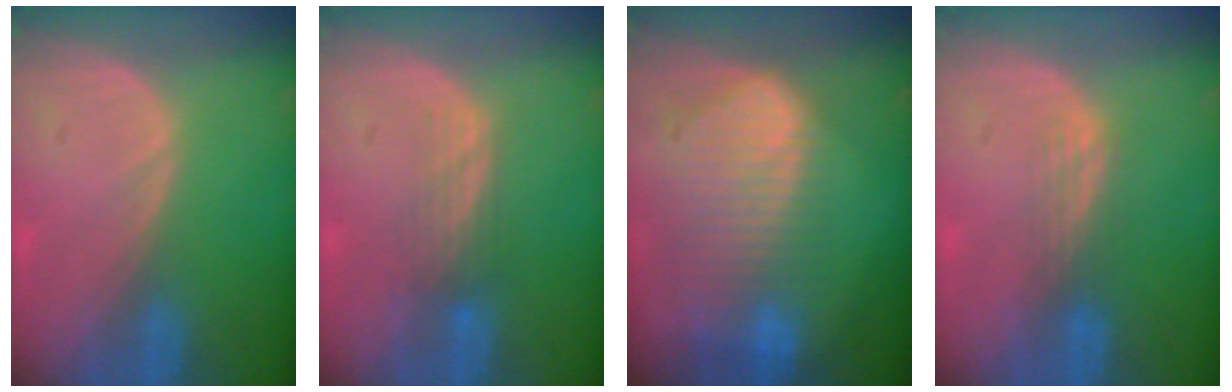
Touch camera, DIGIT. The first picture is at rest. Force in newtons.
{"total": 3.5, "press": 2.8, "slide": 2.1}
{"total": 10.6, "press": 9.1, "slide": 5.4}
{"total": 2.9, "press": 2.5, "slide": 1.5}